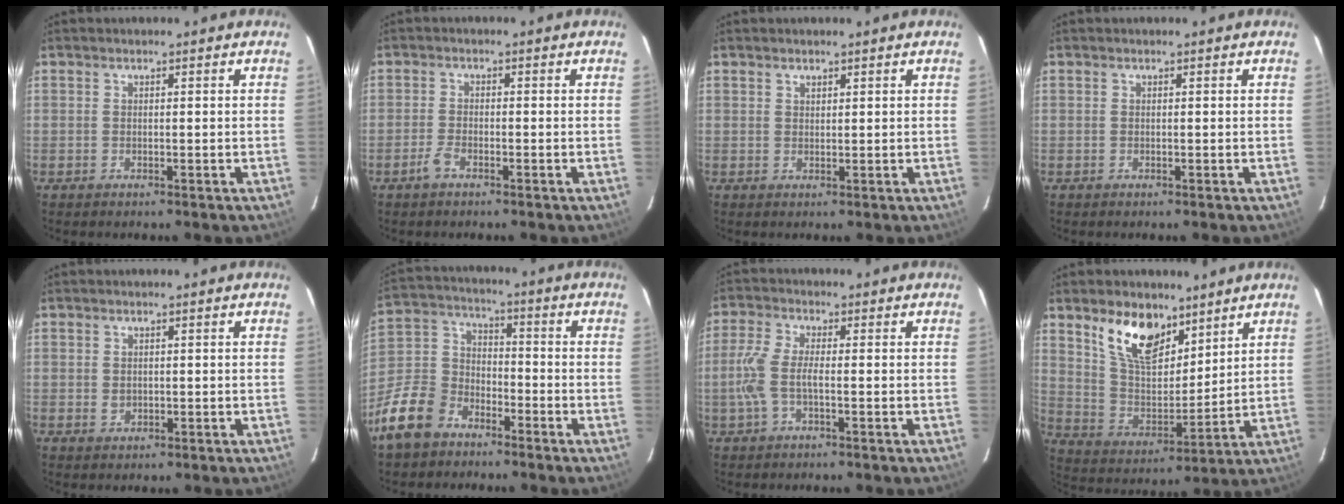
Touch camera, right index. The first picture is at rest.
{"total": 2.5, "force": [-1.7, 0.8, 1.7], "torque": [-0.048, 0.001, -0.036]}
{"total": 1.0, "force": [0.8, 0.6, 0.2], "torque": [-0.002, 0.002, 0.014]}
{"total": 0.0}
{"total": 1.4, "force": [0.0, 1.2, 0.6], "torque": [-0.010, 0.001, 0.002]}
{"total": 13.9, "force": [-9.2, 8.7, 5.7], "torque": [-0.148, 0.034, -0.172]}
{"total": 5.8, "force": [-1.3, 1.7, 5.4], "torque": [-0.126, 0.003, -0.025]}
{"total": 13.5, "force": [8.8, 6.8, 7.8], "torque": [-0.147, 0.006, 0.170]}